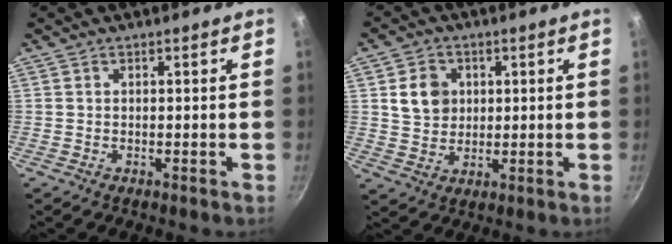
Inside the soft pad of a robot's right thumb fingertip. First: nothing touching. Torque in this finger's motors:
{"motor_torque": [0.31, 0.32, 0.64, 0.37, 0.10]}